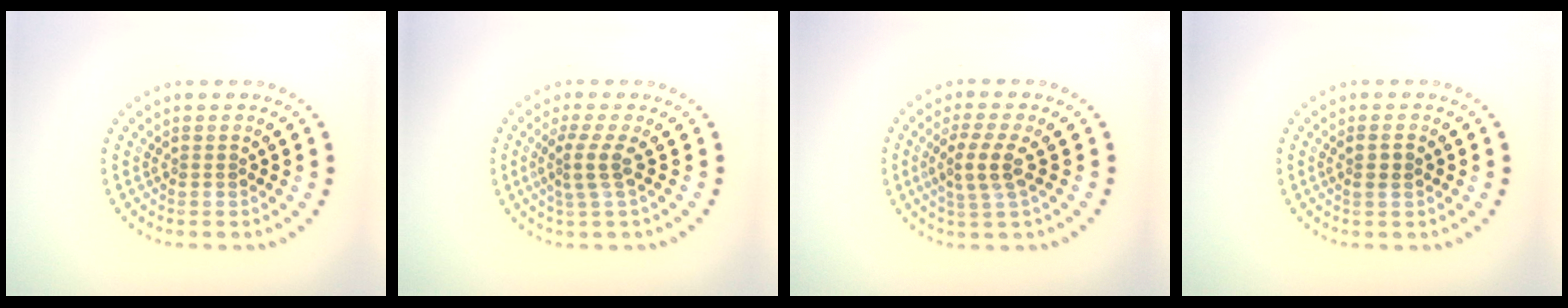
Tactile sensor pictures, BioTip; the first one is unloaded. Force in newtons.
{"total": 2.3, "press": 1.6, "slide": 1.6}
{"total": 3.1, "press": 2.6, "slide": 1.6}
{"total": 1.3, "press": 1.3, "slide": 0.4}